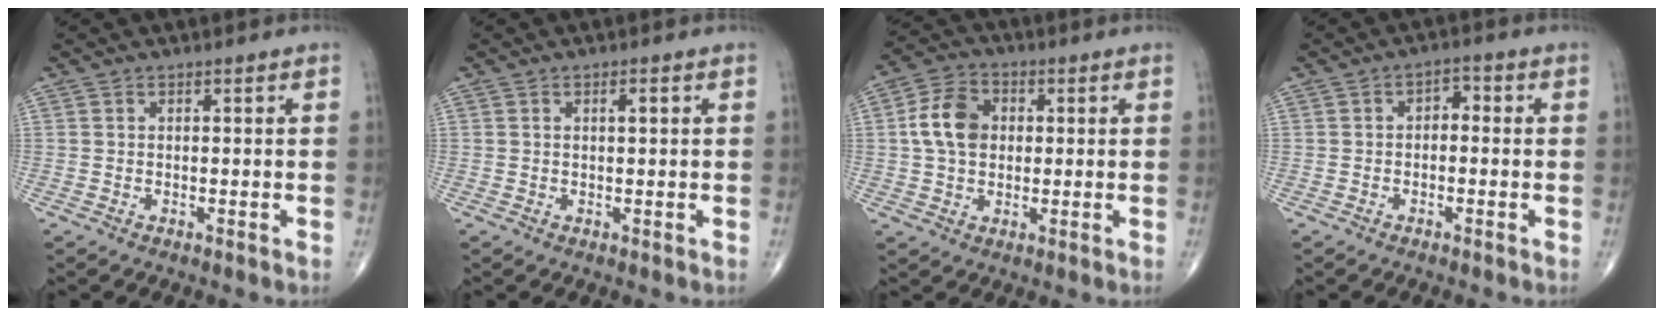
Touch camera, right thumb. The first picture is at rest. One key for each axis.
{"total": 1.9, "fx": 0.6, "fy": 0.5, "fz": 1.8, "tx": -0.030, "ty": 0.000, "tz": 0.009}
{"total": 8.9, "fx": 1.0, "fy": 6.6, "fz": 5.9, "tx": -0.098, "ty": 0.014, "tz": 0.011}
{"total": 2.7, "fx": -0.2, "fy": 1.7, "fz": 2.0, "tx": -0.017, "ty": 0.014, "tz": -0.012}